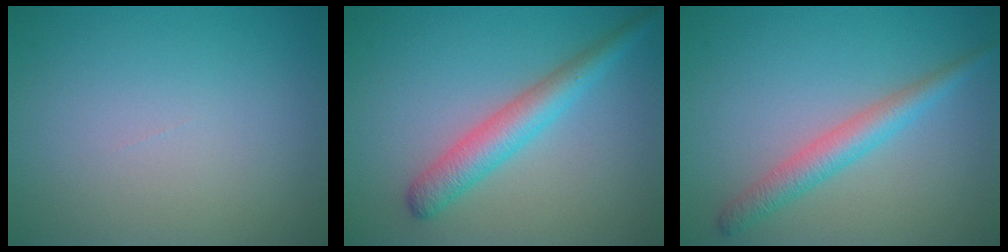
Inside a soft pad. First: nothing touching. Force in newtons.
{"total": 3.9, "press": 3.9, "slide": 0.1}
{"total": 3.0, "press": 3.0, "slide": 0.1}